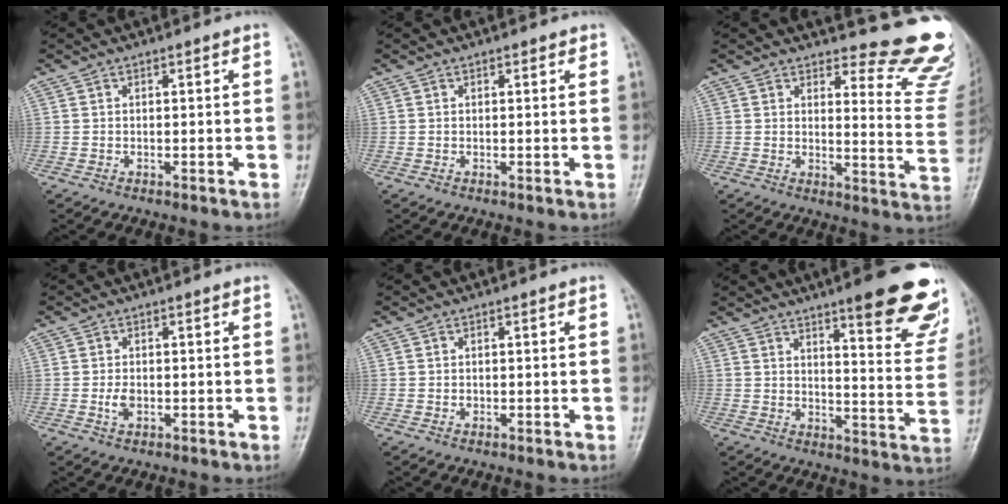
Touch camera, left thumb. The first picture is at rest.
{"total": 0.9, "force": [0.6, 0.5, 0.4], "torque": [-0.002, -0.003, 0.003]}
{"total": 13.5, "force": [12.7, 2.8, 3.8], "torque": [-0.010, -0.150, 0.128]}
{"total": 2.3, "force": [-0.4, 1.4, 1.7], "torque": [-0.030, 0.000, -0.008]}
{"total": 0.6, "force": [-0.1, 0.5, 0.3], "torque": [-0.002, 0.001, -0.002]}
{"total": 19.9, "force": [12.8, 4.1, 14.8], "torque": [-0.153, -0.068, 0.161]}